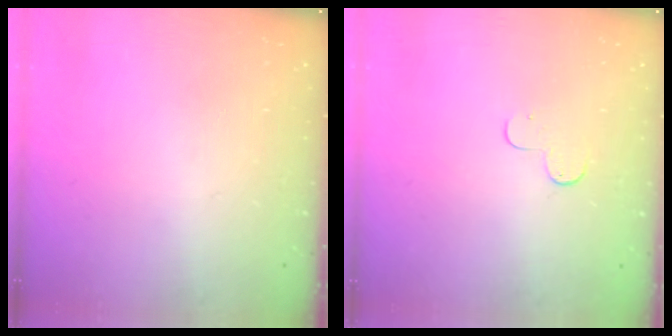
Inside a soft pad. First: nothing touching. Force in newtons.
{"total": 4.8, "press": 4.8, "slide": 0.5}